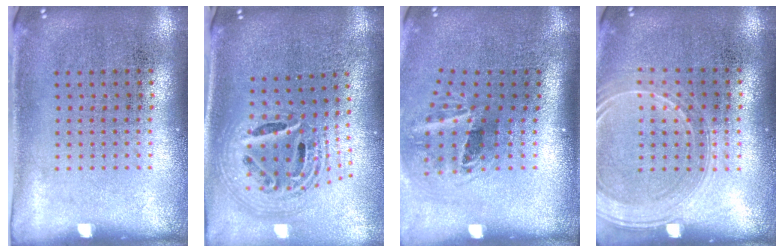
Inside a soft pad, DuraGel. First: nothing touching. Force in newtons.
{"total": 2.4, "press": 1.8, "slide": 1.7}
{"total": 2.0, "press": 1.2, "slide": 1.6}
{"total": 1.5, "press": 1.5, "slide": 0.4}